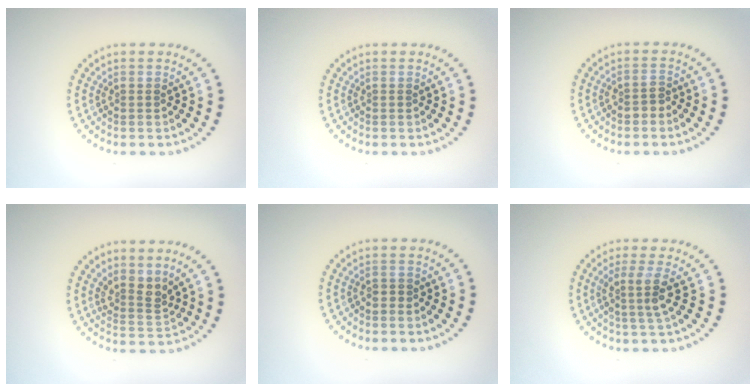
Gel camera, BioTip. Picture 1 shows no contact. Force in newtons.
{"total": 0.0}
{"total": 1.4, "press": 1.3, "slide": 0.6}
{"total": 2.5, "press": 1.8, "slide": 1.7}
{"total": 0.5, "press": 0.3, "slide": 0.4}
{"total": 2.7, "press": 2.0, "slide": 1.8}